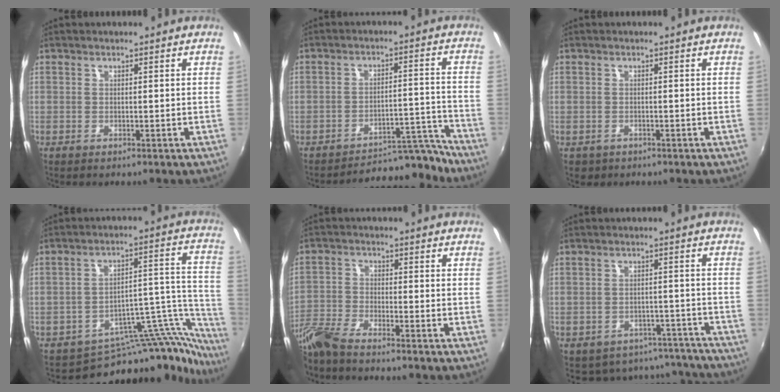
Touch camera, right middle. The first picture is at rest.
{"total": 13.5, "force": [-13.2, 2.0, 2.1], "torque": [-0.031, 0.039, -0.176]}
{"total": 1.8, "force": [-1.0, 1.4, 0.7], "torque": [-0.019, -0.003, -0.011]}
{"total": 18.1, "force": [-16.5, 6.1, 4.4], "torque": [-0.034, 0.057, -0.237]}
{"total": 7.3, "force": [-6.5, 0.4, 3.4], "torque": [-0.084, -0.013, -0.136]}
{"total": 14.5, "force": [-12.6, 6.3, 3.1], "torque": [-0.067, 0.029, -0.142]}